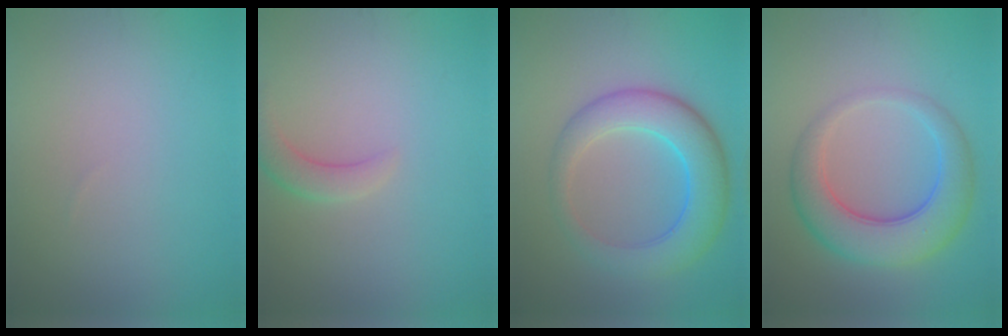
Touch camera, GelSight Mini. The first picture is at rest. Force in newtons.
{"total": 2.1, "press": 2.1, "slide": 0.3}
{"total": 6.4, "press": 6.4, "slide": 0.2}
{"total": 6.3, "press": 6.3, "slide": 0.3}